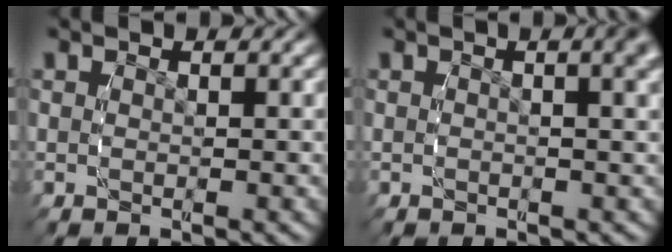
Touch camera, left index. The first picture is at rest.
{"total": 1.9, "force": [0.5, 0.2, 1.9], "torque": [-0.018, 0.004, 0.002]}